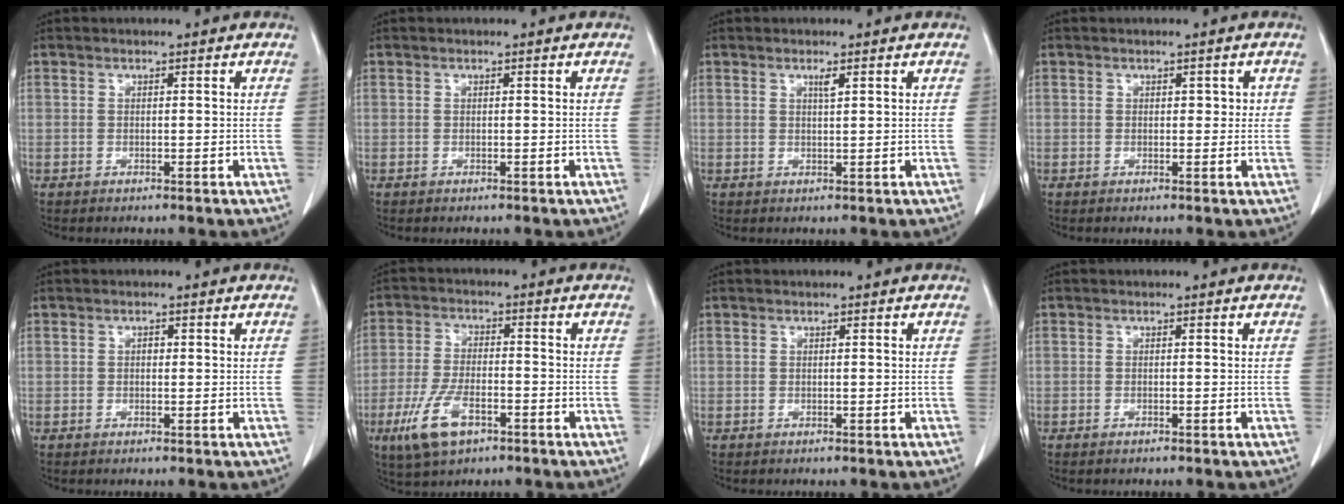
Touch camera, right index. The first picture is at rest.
{"total": 0.0}
{"total": 1.2, "force": [0.7, 0.0, 1.0], "torque": [-0.020, -0.002, 0.013]}
{"total": 1.6, "force": [0.4, 1.1, 1.0], "torque": [-0.008, 0.006, 0.004]}
{"total": 1.0, "force": [0.1, 0.7, 0.7], "torque": [-0.009, 0.003, 0.000]}
{"total": 8.7, "force": [-4.4, 3.4, 6.6], "torque": [-0.148, -0.009, -0.079]}
{"total": 0.0}
{"total": 0.6, "force": [-0.5, 0.1, 0.3], "torque": [-0.012, -0.001, -0.007]}